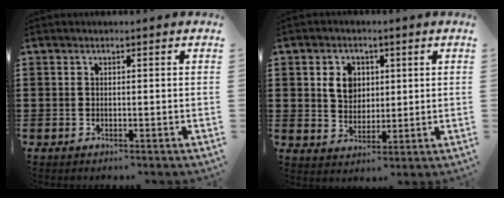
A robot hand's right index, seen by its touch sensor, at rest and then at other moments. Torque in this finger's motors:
{"motor_torque": [0.45, 0.08, 0.57, 0.07]}